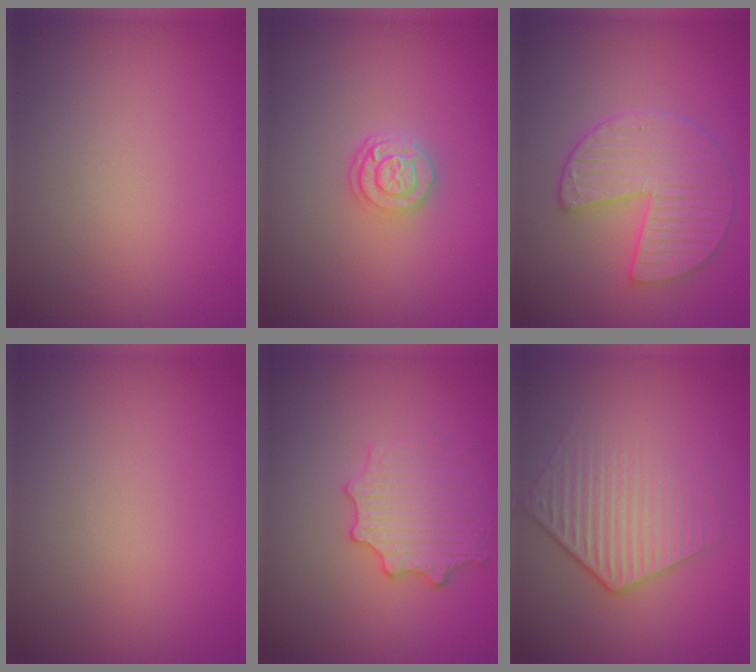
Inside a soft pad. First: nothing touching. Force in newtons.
{"total": 2.7, "press": 2.1, "slide": 1.7}
{"total": 4.9, "press": 4.2, "slide": 2.5}
{"total": 0.0}
{"total": 3.1, "press": 3.0, "slide": 0.7}
{"total": 4.3, "press": 3.1, "slide": 2.9}